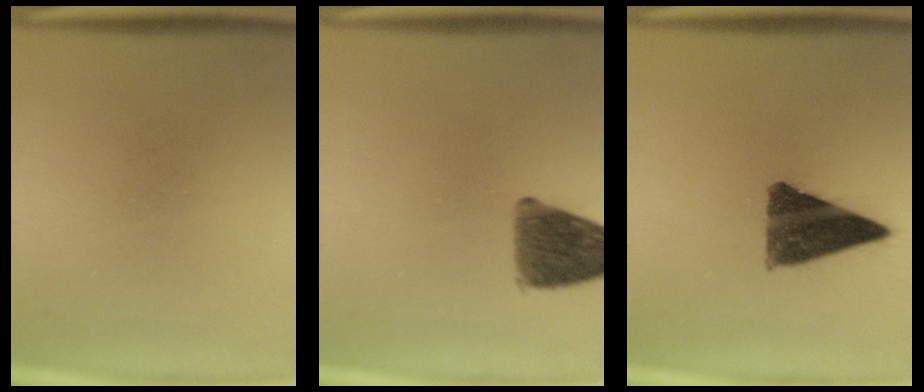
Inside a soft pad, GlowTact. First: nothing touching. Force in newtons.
{"total": 9.2}
{"total": 10.7}